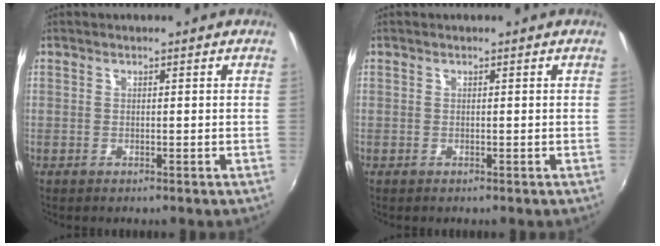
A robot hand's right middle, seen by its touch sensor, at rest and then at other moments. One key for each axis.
{"total": 0.0}